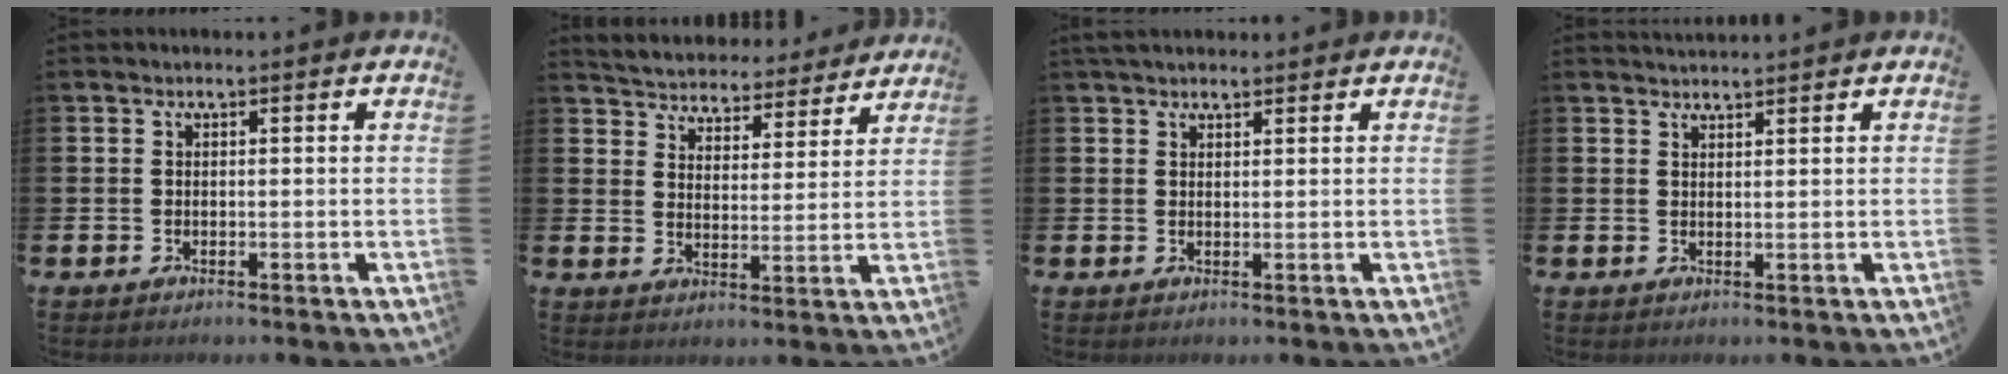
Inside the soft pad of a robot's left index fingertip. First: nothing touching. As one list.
[{"total": 5.0, "force": [4.9, 1.1, -0.2], "torque": [-0.013, -0.045, 0.081]}, {"total": 2.4, "force": [2.2, 0.8, 0.7], "torque": [-0.002, -0.004, 0.037]}, {"total": 1.9, "force": [1.9, 0.2, 0.1], "torque": [0.010, -0.012, 0.032]}]